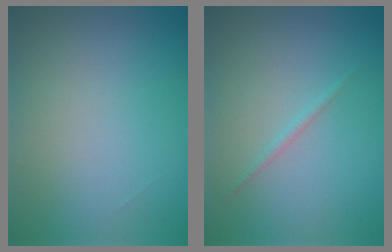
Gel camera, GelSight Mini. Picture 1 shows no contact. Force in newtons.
{"total": 0.6, "press": 0.6, "slide": 0.1}